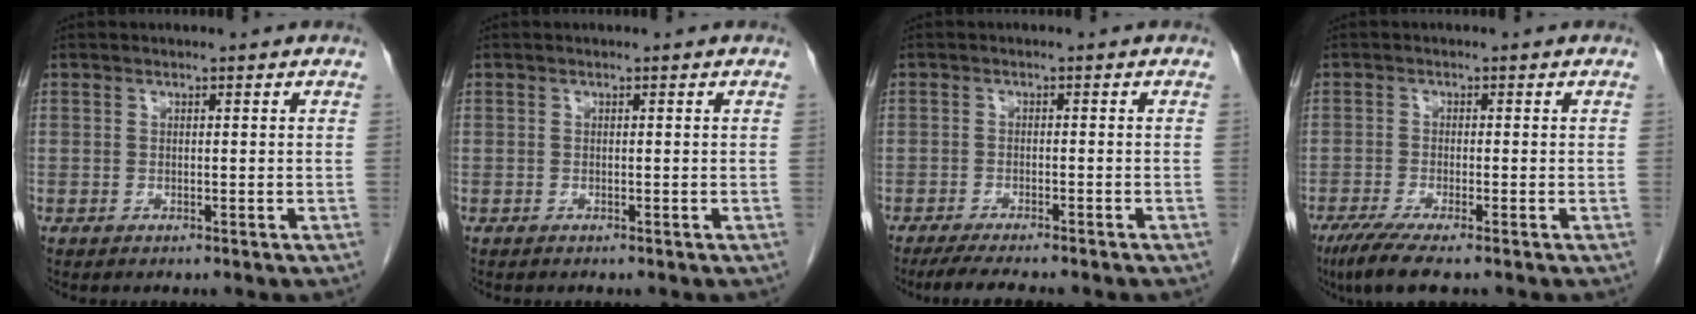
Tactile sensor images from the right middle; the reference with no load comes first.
{"total": 0.0}
{"total": 7.7, "force": [-6.4, 0.9, 4.1], "torque": [-0.058, -0.013, -0.093]}
{"total": 5.4, "force": [-3.9, 0.2, 3.8], "torque": [-0.068, -0.015, -0.068]}